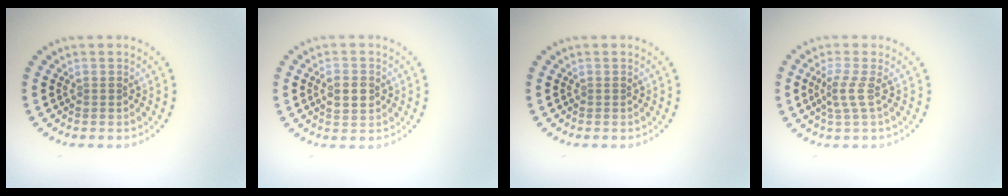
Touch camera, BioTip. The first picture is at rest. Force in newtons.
{"total": 2.2, "press": 2.2, "slide": 0.0}
{"total": 0.0}
{"total": 2.1, "press": 1.4, "slide": 1.6}